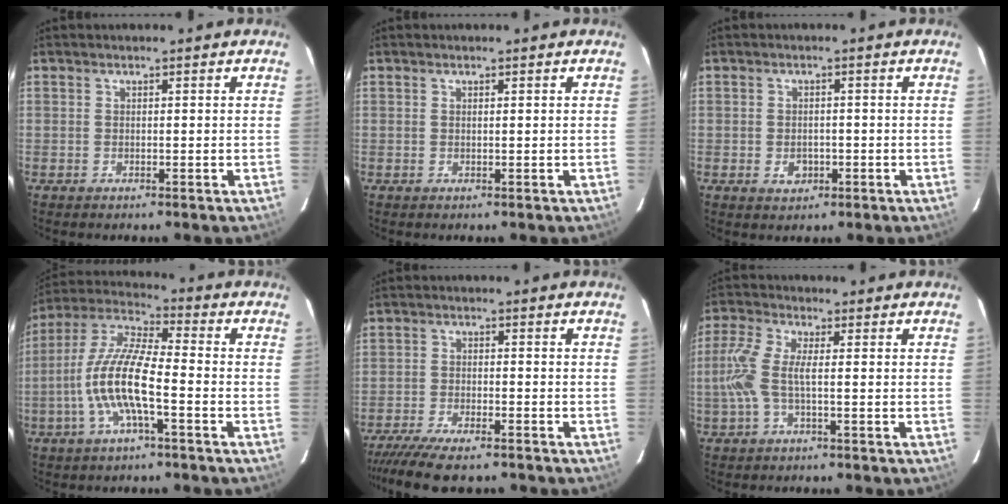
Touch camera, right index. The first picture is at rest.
{"total": 0.0}
{"total": 3.1, "force": [-1.0, 2.5, 1.5], "torque": [-0.029, 0.001, -0.009]}
{"total": 12.7, "force": [-3.7, 2.6, 11.9], "torque": [-0.246, 0.003, -0.078]}
{"total": 10.9, "force": [-9.3, 2.1, 5.4], "torque": [-0.128, -0.032, -0.157]}
{"total": 6.9, "force": [-0.8, 1.4, 6.7], "torque": [-0.157, 0.004, -0.015]}